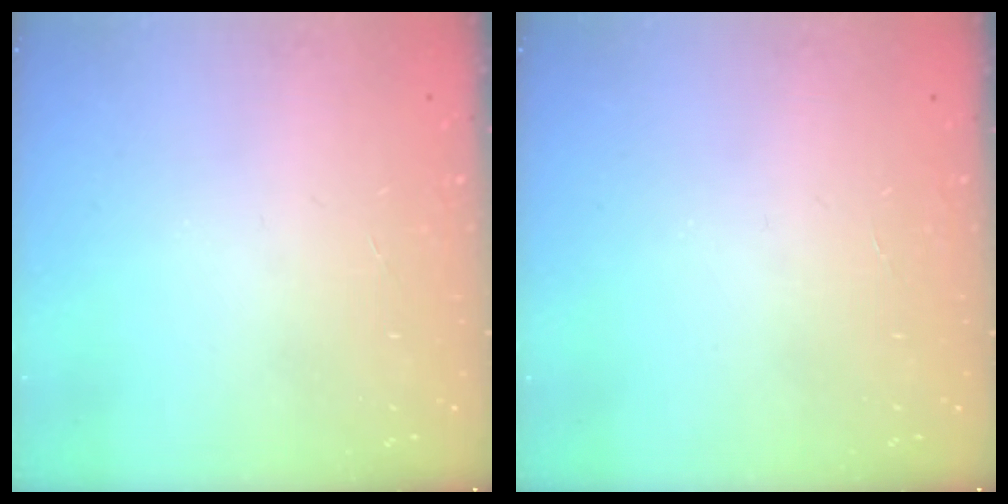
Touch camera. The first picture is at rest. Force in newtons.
{"total": 0.0}